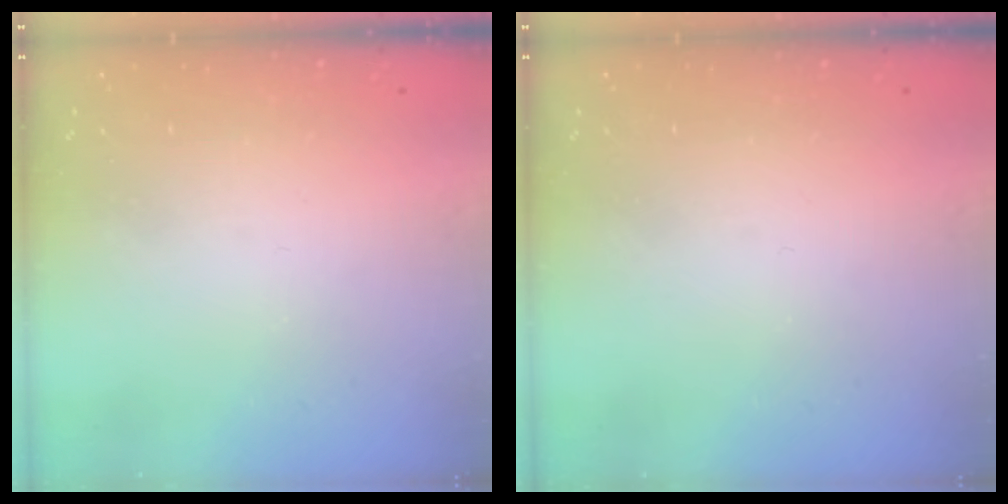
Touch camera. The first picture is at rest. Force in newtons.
{"total": 0.0}